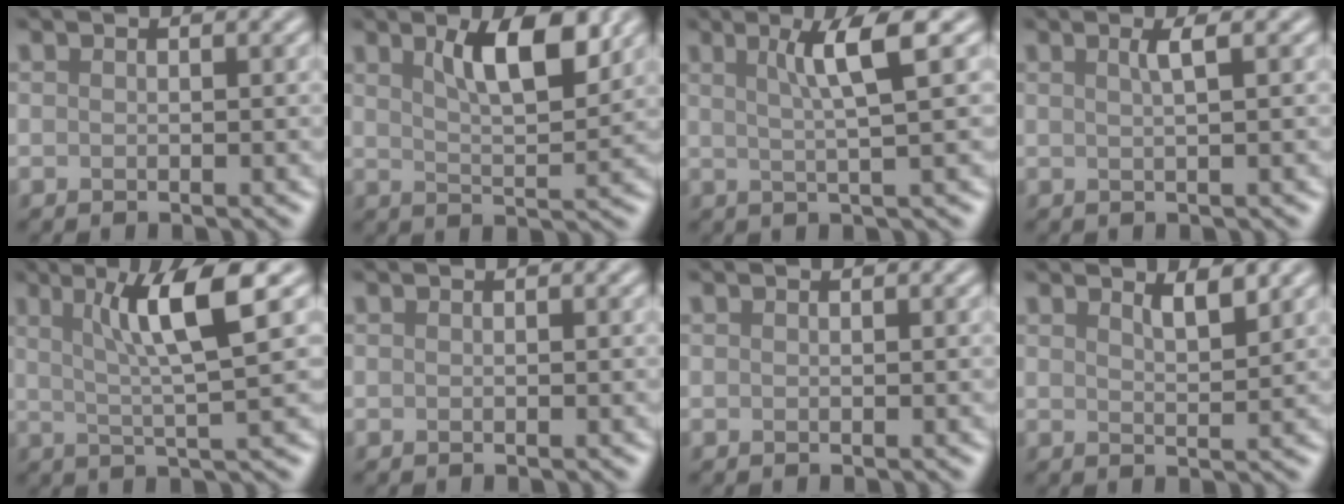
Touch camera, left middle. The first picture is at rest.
{"total": 5.5, "force": [2.8, 1.7, 4.5], "torque": [-0.071, -0.002, 0.046]}
{"total": 4.3, "force": [1.5, 0.5, 4.0], "torque": [-0.061, 0.002, 0.025]}
{"total": 1.7, "force": [0.6, 0.5, 1.5], "torque": [-0.020, 0.002, 0.006]}
{"total": 6.5, "force": [2.4, 0.8, 6.0], "torque": [-0.101, 0.003, 0.042]}
{"total": 0.0}
{"total": 0.0}
{"total": 2.2, "force": [1.7, 0.5, 1.3], "torque": [-0.018, -0.001, 0.028]}